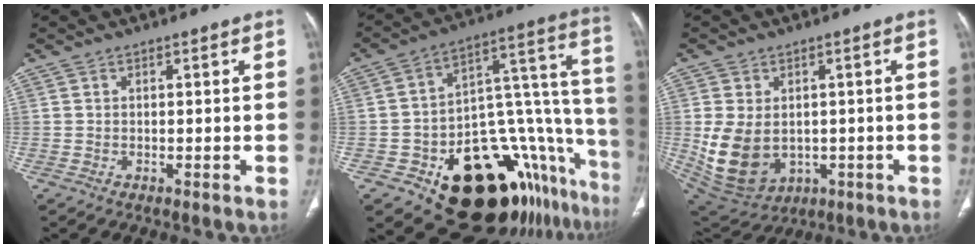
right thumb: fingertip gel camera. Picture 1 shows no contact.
{"total": 28.8, "force": [-14.6, 14.3, 20.2], "torque": [-0.153, 0.130, -0.193]}
{"total": 13.1, "force": [-1.2, 9.8, 8.6], "torque": [-0.158, -0.006, 0.013]}